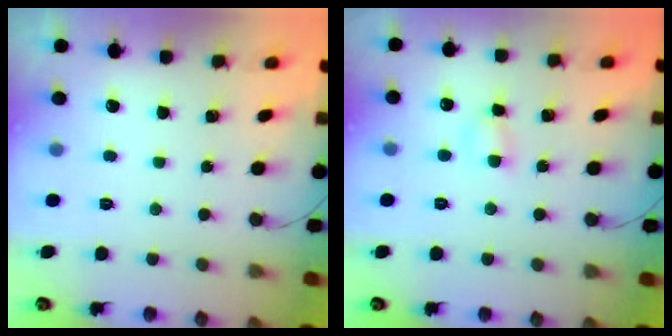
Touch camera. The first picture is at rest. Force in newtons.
{"total": 3.7, "press": 3.5, "slide": 1.2}